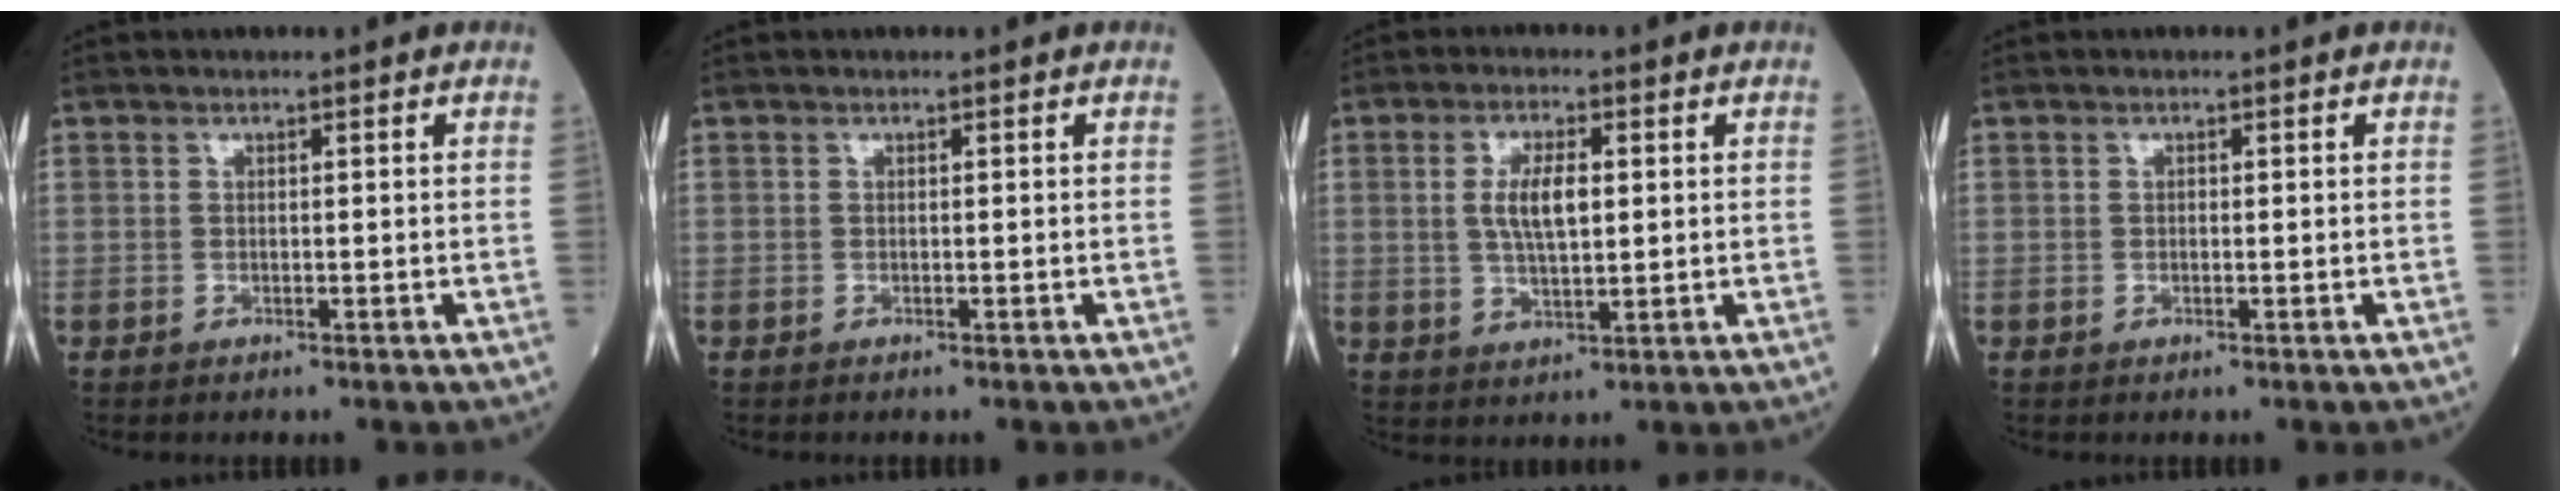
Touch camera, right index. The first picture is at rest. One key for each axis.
{"total": 0.0}
{"total": 5.9, "fx": 0.9, "fy": 1.9, "fz": 5.5, "tx": -0.108, "ty": 0.004, "tz": 0.020}
{"total": 0.0}